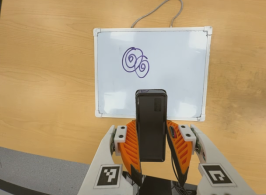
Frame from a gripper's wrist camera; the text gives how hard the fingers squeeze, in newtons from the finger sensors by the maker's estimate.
{"total": 3.9, "left": 2.6, "right": 5.1}